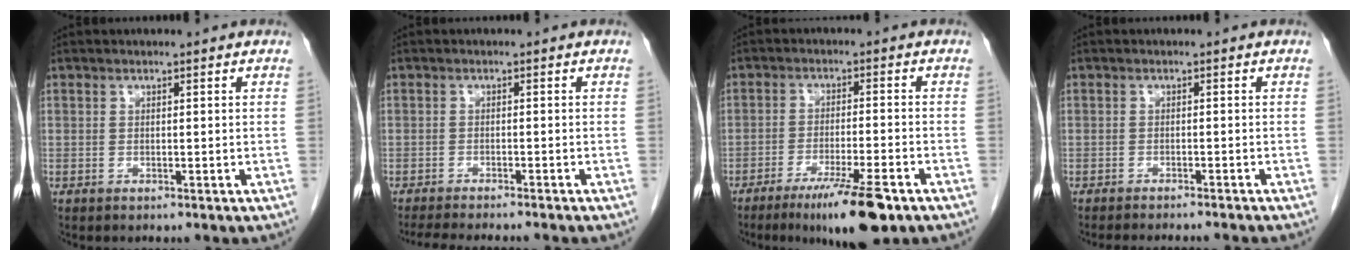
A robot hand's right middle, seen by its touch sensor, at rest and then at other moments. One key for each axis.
{"total": 9.6, "fx": -8.5, "fy": 0.4, "fz": 4.3, "tx": -0.050, "ty": -0.017, "tz": -0.122}
{"total": 10.1, "fx": -6.5, "fy": 0.8, "fz": 7.7, "tx": -0.124, "ty": -0.023, "tz": -0.102}
{"total": 8.6, "fx": -7.9, "fy": 0.2, "fz": 3.4, "tx": -0.030, "ty": -0.015, "tz": -0.101}